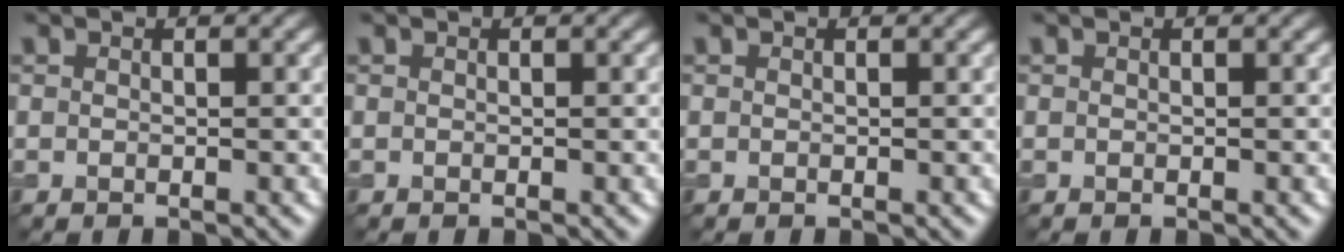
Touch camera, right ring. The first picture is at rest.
{"total": 0.0}
{"total": 0.0}
{"total": 0.0}